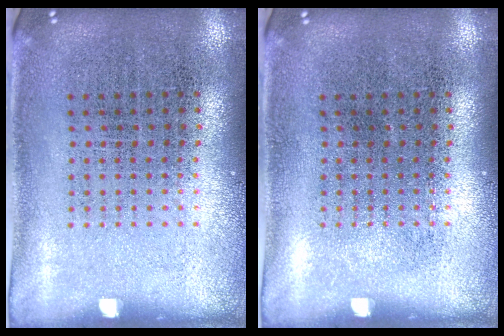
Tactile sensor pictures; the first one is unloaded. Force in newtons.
{"total": 0.0}